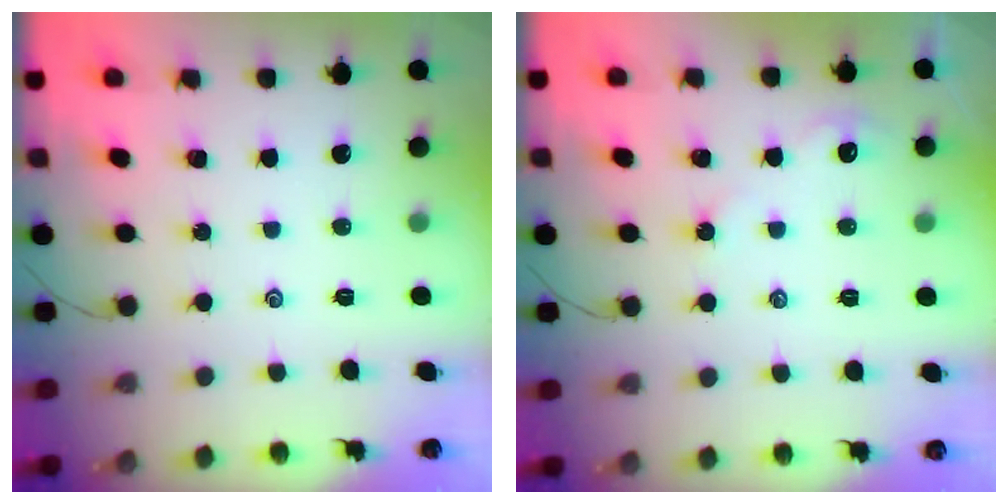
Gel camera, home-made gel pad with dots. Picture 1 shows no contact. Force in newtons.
{"total": 3.6, "press": 3.6, "slide": 0.5}